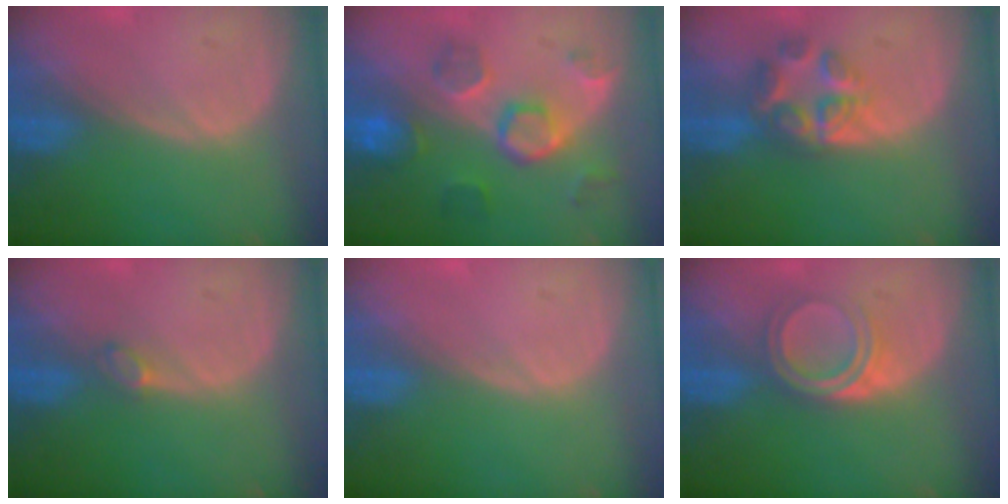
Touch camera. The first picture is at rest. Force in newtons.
{"total": 8.6, "press": 7.7, "slide": 3.8}
{"total": 6.4, "press": 5.5, "slide": 3.2}
{"total": 1.4, "press": 1.4, "slide": 0.2}
{"total": 0.5, "press": 0.0, "slide": 0.5}
{"total": 5.1, "press": 4.3, "slide": 2.6}